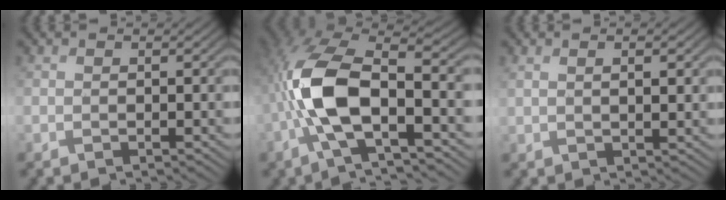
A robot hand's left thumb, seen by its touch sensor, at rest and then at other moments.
{"total": 12.5, "force": [-2.6, 5.1, 11.1], "torque": [-0.244, 0.002, -0.059]}
{"total": 2.6, "force": [1.1, 0.8, 2.2], "torque": [-0.043, -0.002, 0.027]}